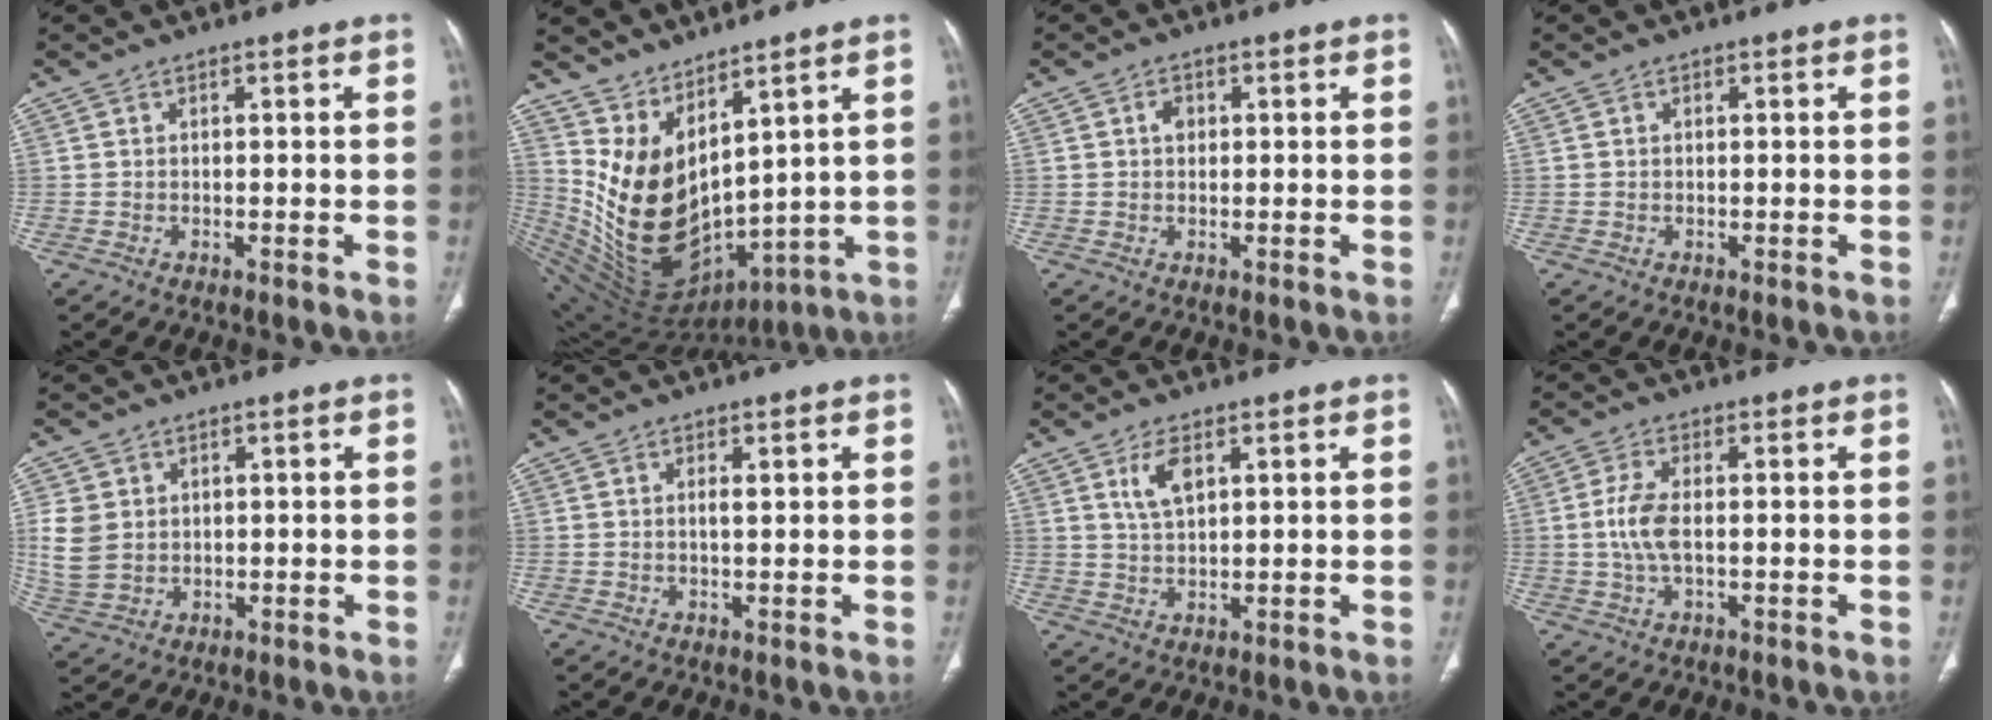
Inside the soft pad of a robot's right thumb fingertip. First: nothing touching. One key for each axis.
{"total": 15.0, "fx": 7.2, "fy": 7.3, "fz": 11.0, "tx": -0.160, "ty": -0.075, "tz": 0.172}
{"total": 1.9, "fx": 0.4, "fy": 1.5, "fz": 1.1, "tx": -0.012, "ty": 0.003, "tz": 0.005}
{"total": 0.0}
{"total": 7.2, "fx": 1.3, "fy": 6.0, "fz": 3.9, "tx": -0.075, "ty": -0.003, "tz": 0.036}
{"total": 1.2, "fx": 0.3, "fy": 0.3, "fz": 1.1, "tx": -0.017, "ty": -0.001, "tz": 0.005}
{"total": 4.9, "fx": 2.2, "fy": 2.2, "fz": 3.8, "tx": -0.072, "ty": -0.007, "tz": 0.048}
{"total": 5.5, "fx": -0.3, "fy": 2.3, "fz": 4.9, "tx": -0.118, "ty": 0.004, "tz": -0.009}